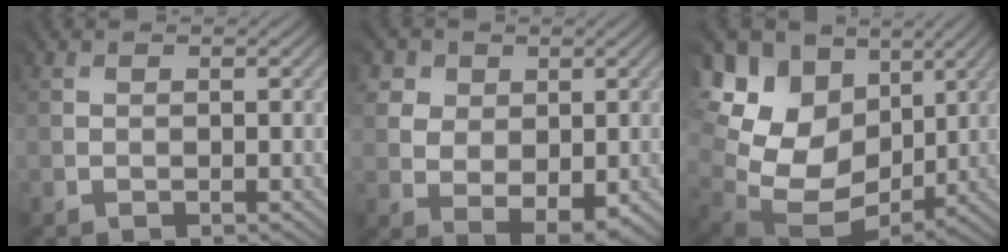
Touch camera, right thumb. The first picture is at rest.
{"total": 5.4, "force": [2.1, 4.5, 2.2], "torque": [-0.069, 0.000, 0.040]}
{"total": 17.7, "force": [3.8, 13.9, 10.3], "torque": [-0.249, 0.002, 0.104]}